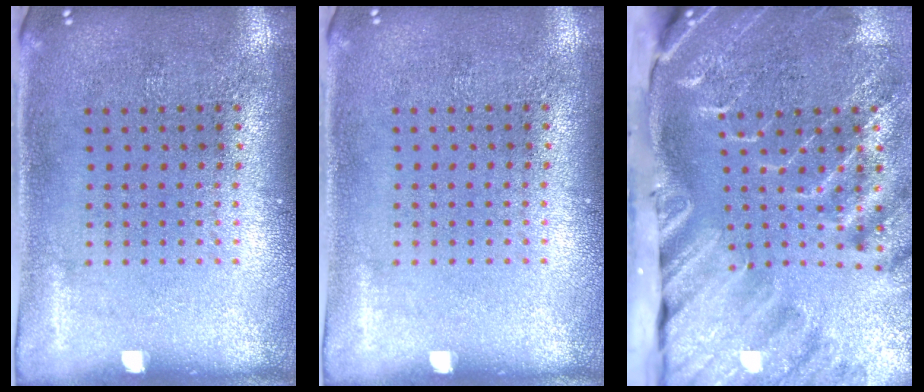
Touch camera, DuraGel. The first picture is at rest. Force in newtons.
{"total": 0.0}
{"total": 4.6, "press": 3.4, "slide": 3.1}